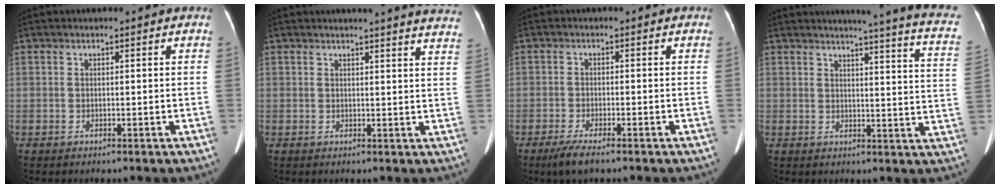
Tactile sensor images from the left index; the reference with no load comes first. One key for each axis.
{"total": 15.6, "fx": 14.8, "fy": 0.5, "fz": 5.0, "tx": -0.053, "ty": -0.054, "tz": 0.149}
{"total": 4.2, "fx": -3.0, "fy": 0.7, "fz": 2.8, "tx": -0.062, "ty": -0.010, "tz": -0.051}
{"total": 17.7, "fx": 14.8, "fy": -0.1, "fz": 9.7, "tx": -0.125, "ty": -0.061, "tz": 0.152}